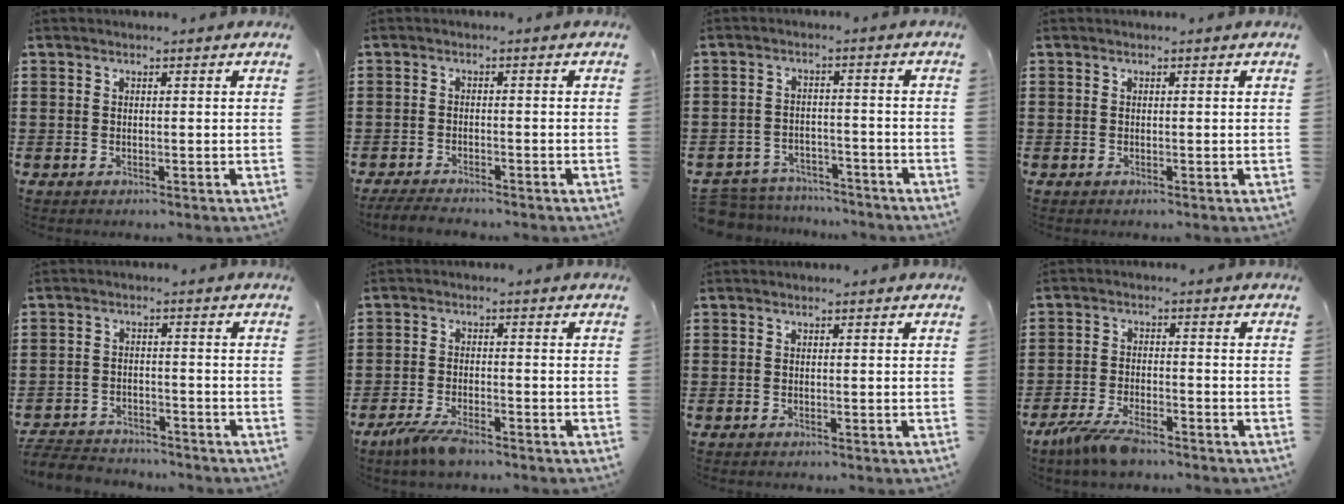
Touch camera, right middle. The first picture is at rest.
{"total": 2.4, "force": [-2.3, 0.2, 0.5], "torque": [-0.020, -0.003, -0.050]}
{"total": 4.7, "force": [-4.7, 0.8, 0.1], "torque": [-0.019, 0.003, -0.101]}
{"total": 0.0}
{"total": 3.7, "force": [-3.6, 0.7, 0.1], "torque": [-0.014, -0.003, -0.079]}
{"total": 4.2, "force": [-3.3, 0.8, 2.5], "torque": [-0.061, -0.008, -0.064]}
{"total": 0.0}
{"total": 5.4, "force": [-4.3, 1.2, 3.0], "torque": [-0.075, -0.008, -0.084]}